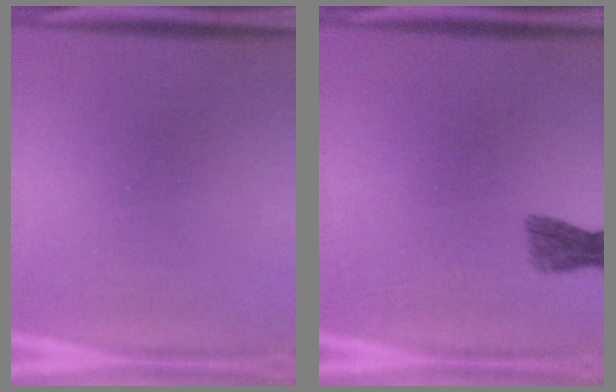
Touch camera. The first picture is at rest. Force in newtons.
{"total": 1.9}